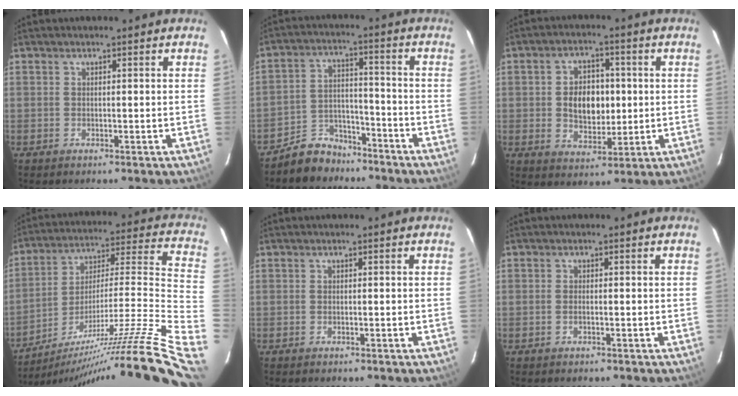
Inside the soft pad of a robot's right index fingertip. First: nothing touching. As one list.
[{"total": 8.5, "force": [-7.0, 4.6, 1.4], "torque": [-0.046, 0.024, -0.111]}, {"total": 8.8, "force": [0.3, 6.0, 6.5], "torque": [-0.119, 0.012, 0.014]}, {"total": 29.1, "force": [-24.1, -3.3, 15.9], "torque": [-0.168, -0.062, -0.375]}, {"total": 0.0}, {"total": 0.7, "force": [-0.2, 0.3, 0.6], "torque": [-0.013, 0.001, -0.005]}]